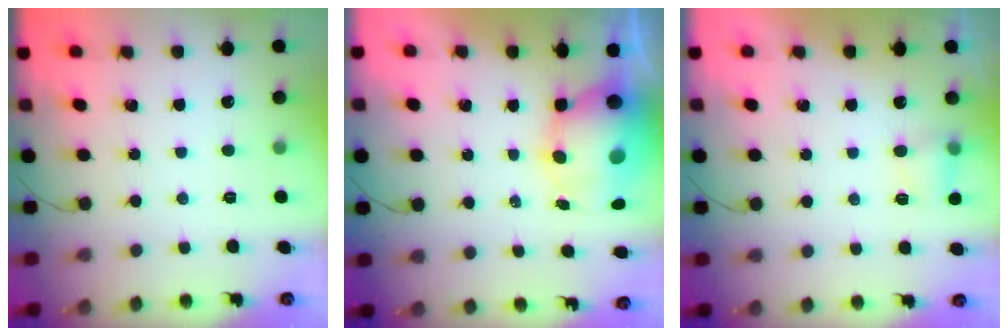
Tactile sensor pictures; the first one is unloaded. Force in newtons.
{"total": 9.5, "press": 9.2, "slide": 2.3}
{"total": 5.2, "press": 4.9, "slide": 1.6}